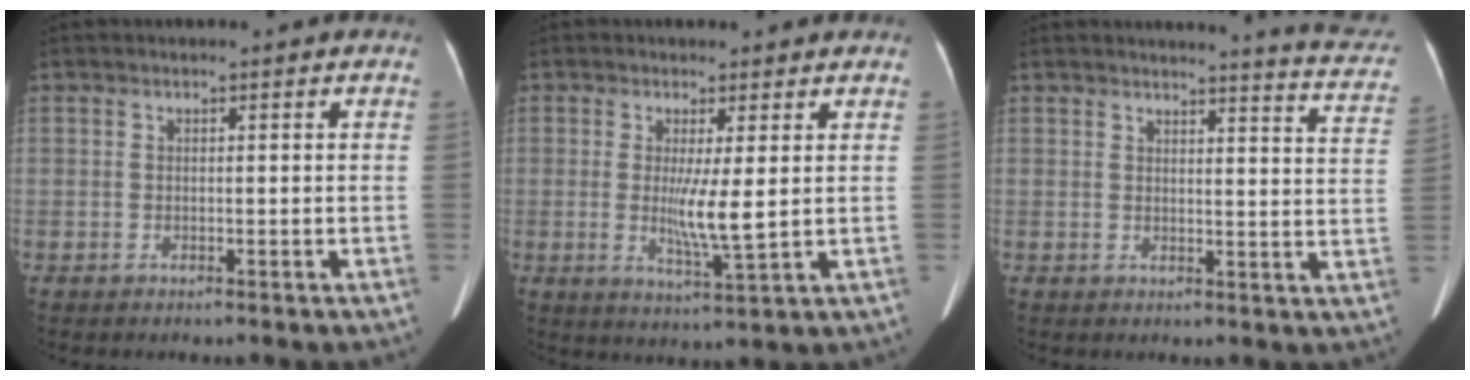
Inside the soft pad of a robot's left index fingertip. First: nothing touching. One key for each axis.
{"total": 5.1, "fx": 0.1, "fy": 0.0, "fz": 5.1, "tx": -0.100, "ty": -0.016, "tz": 0.010}
{"total": 10.3, "fx": 10.0, "fy": 0.1, "fz": 2.6, "tx": -0.018, "ty": -0.062, "tz": 0.086}